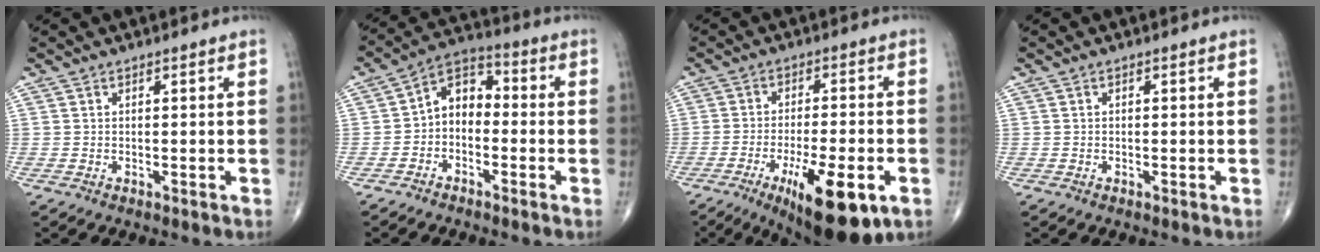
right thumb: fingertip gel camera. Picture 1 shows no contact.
{"total": 7.3, "force": [-1.5, 5.2, 5.0], "torque": [-0.060, 0.038, -0.047]}
{"total": 15.8, "force": [-6.8, 4.7, 13.4], "torque": [-0.193, 0.003, -0.095]}
{"total": 0.0}